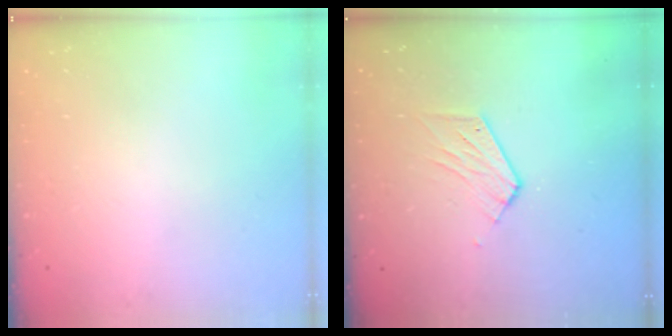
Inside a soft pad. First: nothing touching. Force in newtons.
{"total": 6.0, "press": 5.9, "slide": 0.4}